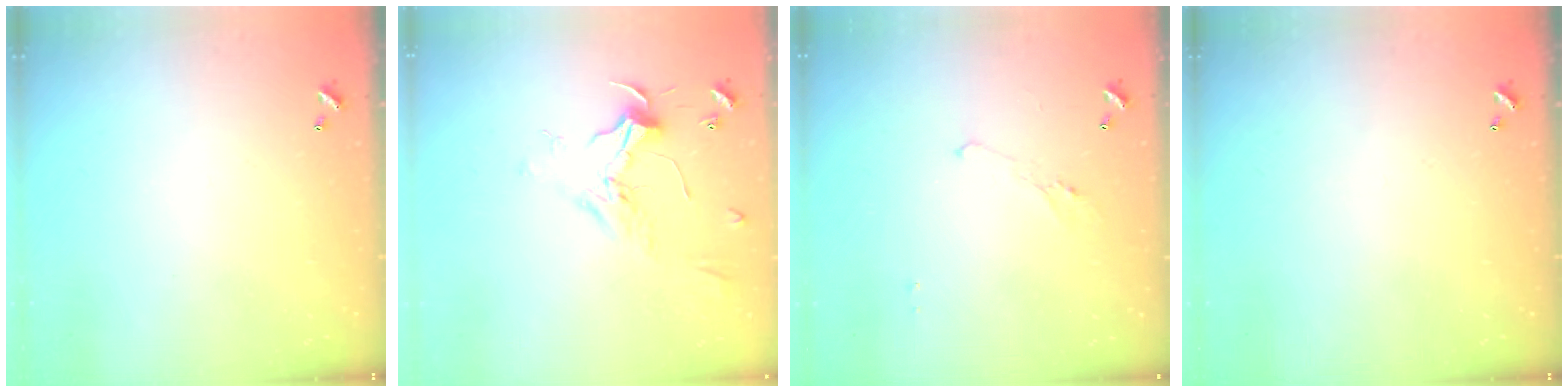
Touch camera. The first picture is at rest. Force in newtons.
{"total": 2.3, "press": 2.2, "slide": 0.7}
{"total": 0.8, "press": 0.4, "slide": 0.7}
{"total": 0.0}